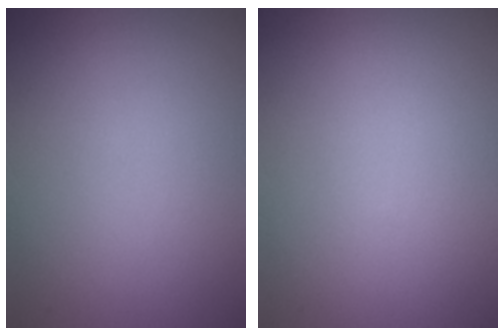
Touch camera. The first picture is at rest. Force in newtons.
{"total": 0.0}